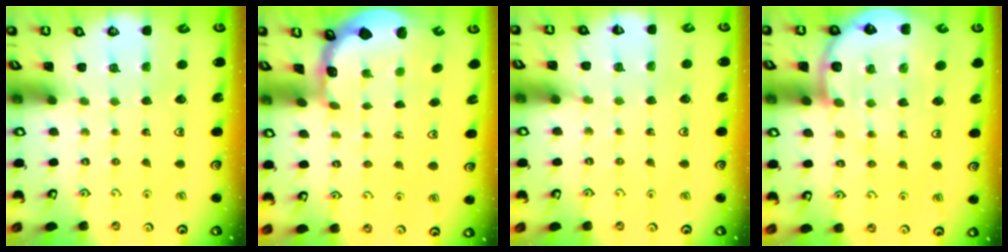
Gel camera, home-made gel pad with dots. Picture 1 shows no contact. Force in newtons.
{"total": 1.3, "press": 1.2, "slide": 0.4}
{"total": 3.7, "press": 3.7, "slide": 0.5}
{"total": 8.8, "press": 8.6, "slide": 2.0}